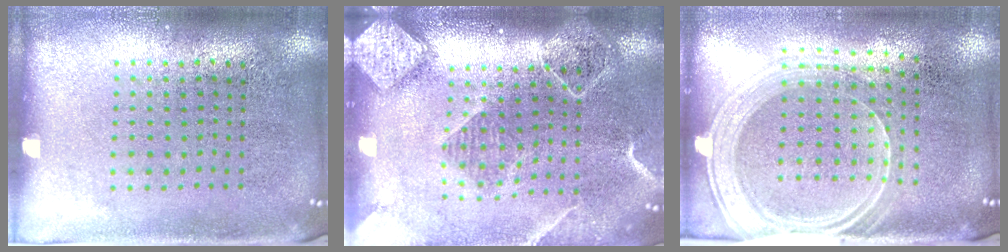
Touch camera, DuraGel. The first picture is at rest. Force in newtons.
{"total": 2.4, "press": 2.0, "slide": 1.2}
{"total": 1.9, "press": 1.7, "slide": 0.9}